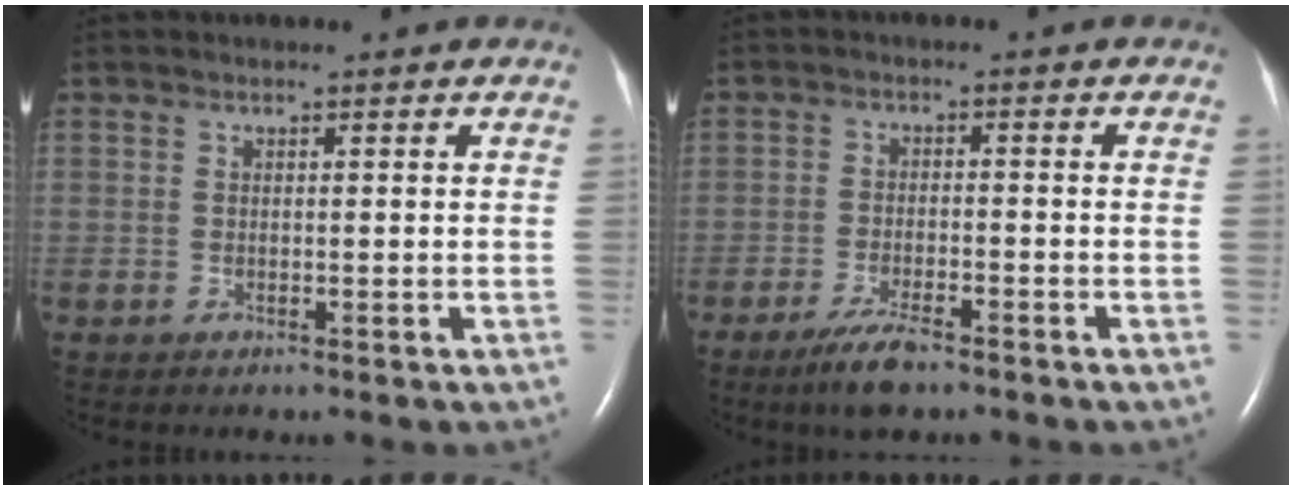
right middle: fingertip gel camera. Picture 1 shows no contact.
{"total": 5.2, "force": [-3.8, 0.9, 3.4], "torque": [-0.079, -0.010, -0.066]}